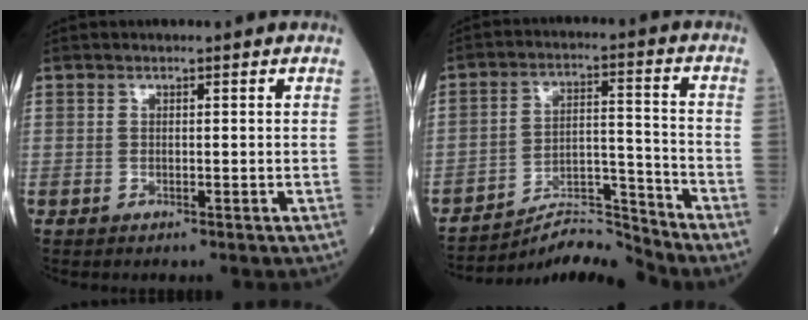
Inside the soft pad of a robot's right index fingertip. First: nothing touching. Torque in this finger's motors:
{"motor_torque": [0.85, -0.85, 0.19, 0.05]}